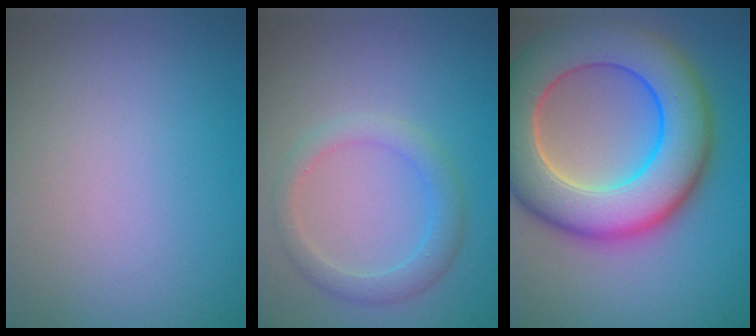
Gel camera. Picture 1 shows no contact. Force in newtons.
{"total": 2.4, "press": 2.4, "slide": 0.2}
{"total": 12.0, "press": 12.0, "slide": 0.7}